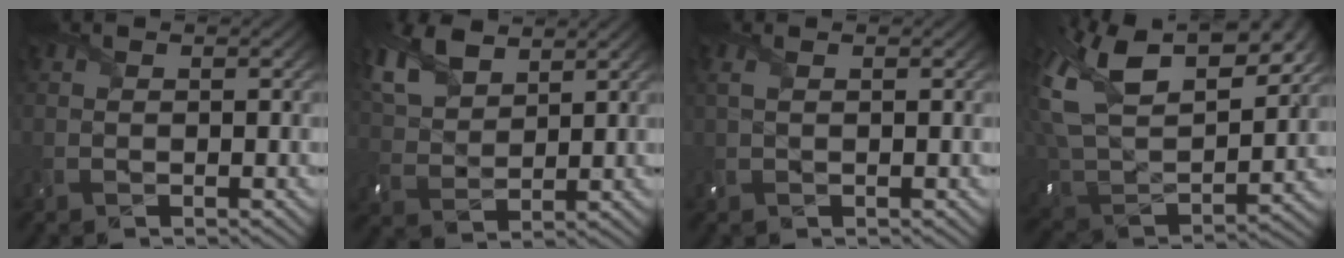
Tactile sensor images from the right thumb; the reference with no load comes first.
{"total": 8.2, "force": [5.3, 4.2, 4.5], "torque": [-0.134, 0.013, 0.110]}
{"total": 1.5, "force": [0.4, 0.7, 1.3], "torque": [-0.037, 0.004, 0.006]}
{"total": 17.1, "force": [10.4, 8.7, 10.4], "torque": [-0.249, 0.036, 0.172]}